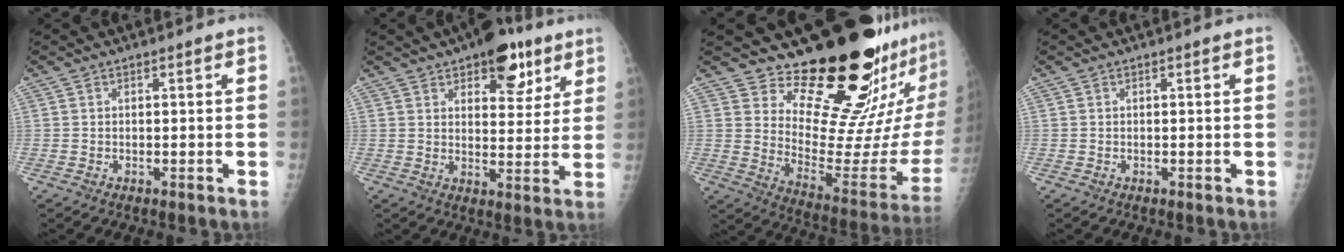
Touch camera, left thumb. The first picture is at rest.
{"total": 11.8, "force": [7.0, 5.7, 7.6], "torque": [-0.063, -0.029, 0.095]}
{"total": 22.3, "force": [17.2, 5.7, 13.1], "torque": [-0.149, -0.168, 0.250]}
{"total": 0.0}